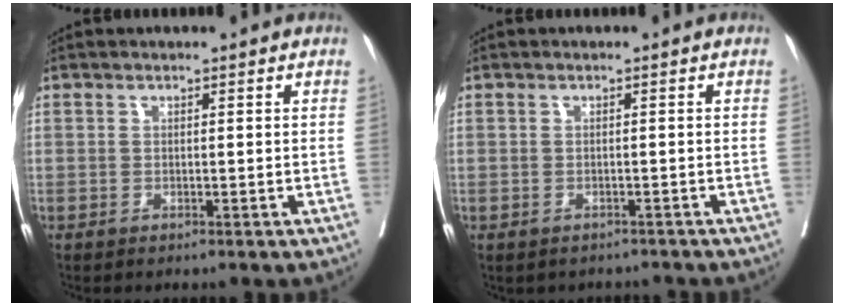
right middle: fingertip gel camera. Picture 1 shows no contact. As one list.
[{"total": 2.1, "force": [-1.8, 1.0, 0.1], "torque": [0.002, 0.004, -0.024]}]